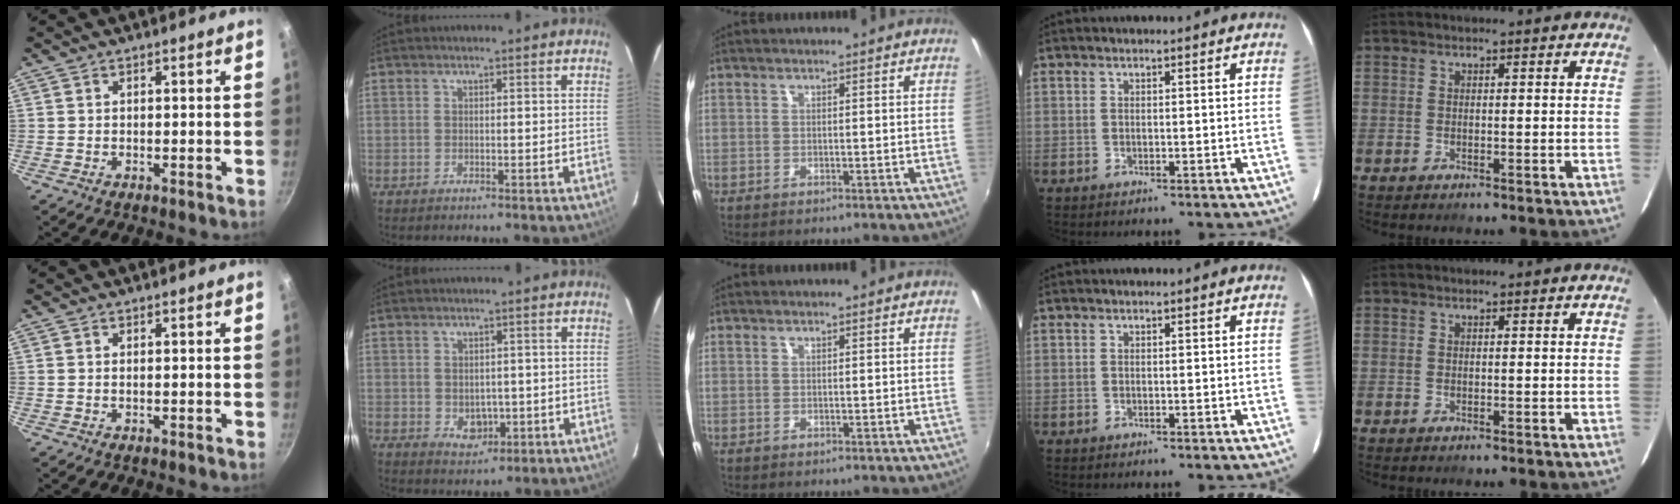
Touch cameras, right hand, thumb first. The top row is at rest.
{"index": {"total": 4.1, "force": [-0.7, 3.5, 2.1], "torque": [-0.037, -0.003, 0.002]}}